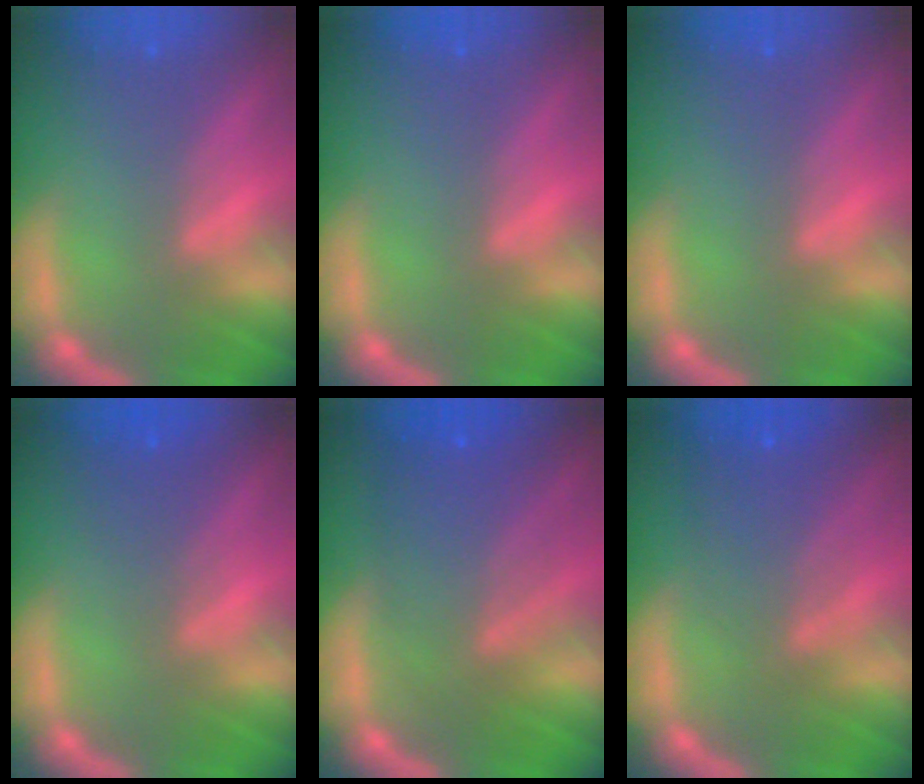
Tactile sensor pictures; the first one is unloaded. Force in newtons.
{"total": 0.0}
{"total": 0.0}
{"total": 2.5}
{"total": 7.5}
{"total": 5.0}